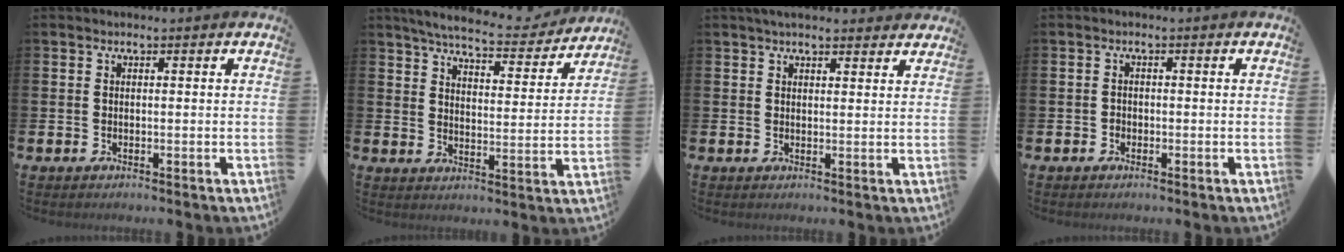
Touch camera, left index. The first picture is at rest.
{"total": 6.5, "force": [6.1, 0.7, 2.0], "torque": [-0.049, -0.042, 0.101]}
{"total": 3.0, "force": [2.8, 0.6, 0.9], "torque": [-0.016, -0.008, 0.050]}
{"total": 0.9, "force": [-0.5, 0.7, 0.1], "torque": [-0.008, 0.006, -0.011]}